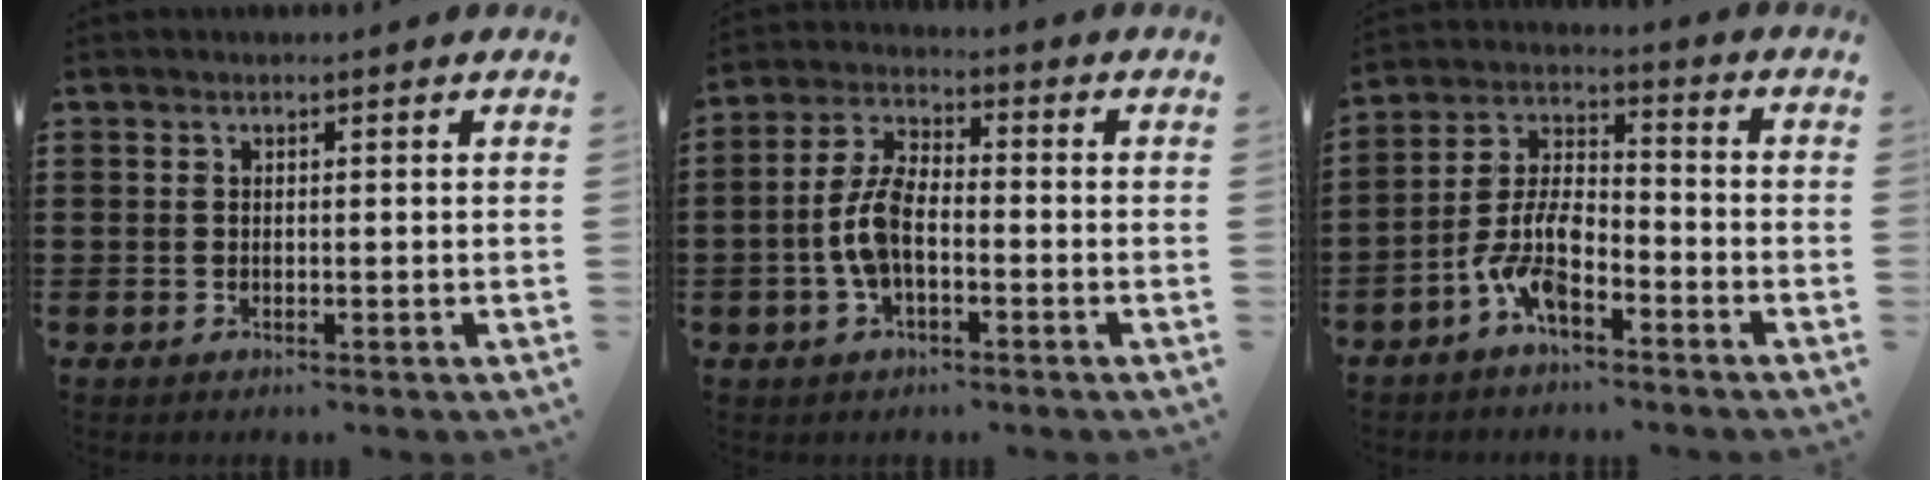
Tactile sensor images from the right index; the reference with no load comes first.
{"total": 7.2, "force": [-1.8, 3.4, 6.1], "torque": [-0.148, -0.003, -0.041]}
{"total": 7.8, "force": [-4.7, 3.1, 5.4], "torque": [-0.134, -0.002, -0.095]}